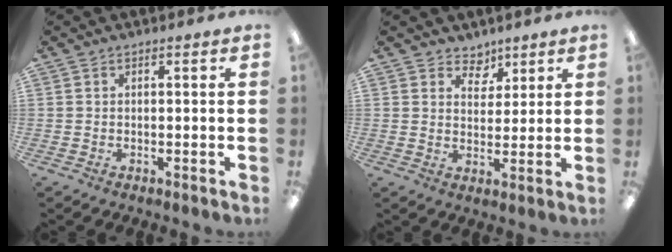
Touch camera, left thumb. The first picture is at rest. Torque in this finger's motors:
{"motor_torque": [-0.09, 0.06, -0.09, -0.24, 0.00]}